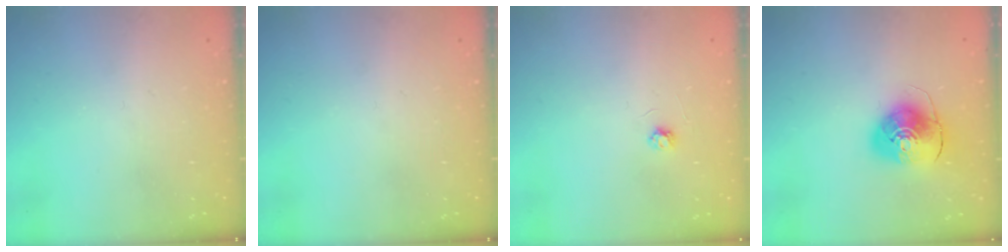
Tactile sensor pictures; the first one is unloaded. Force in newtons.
{"total": 0.0}
{"total": 2.6, "press": 2.6, "slide": 0.3}
{"total": 9.3, "press": 9.3, "slide": 1.1}